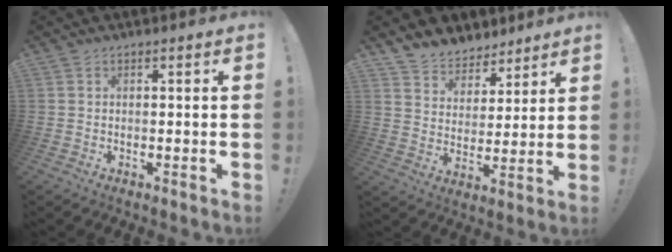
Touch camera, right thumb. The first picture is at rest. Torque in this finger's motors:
{"motor_torque": [0.01, 0.19, 0.25, 0.07, -0.01]}